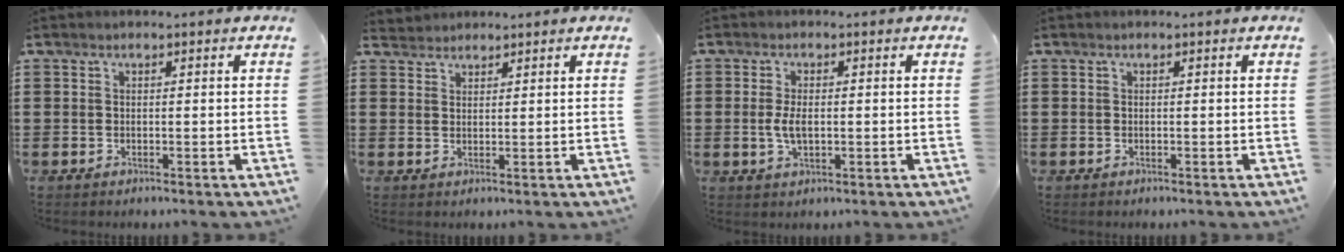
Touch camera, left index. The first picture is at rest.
{"total": 1.7, "force": [1.6, 0.5, -0.3], "torque": [0.000, 0.004, 0.034]}
{"total": 3.6, "force": [-0.2, 1.7, 3.2], "torque": [-0.077, -0.002, -0.008]}
{"total": 0.0}